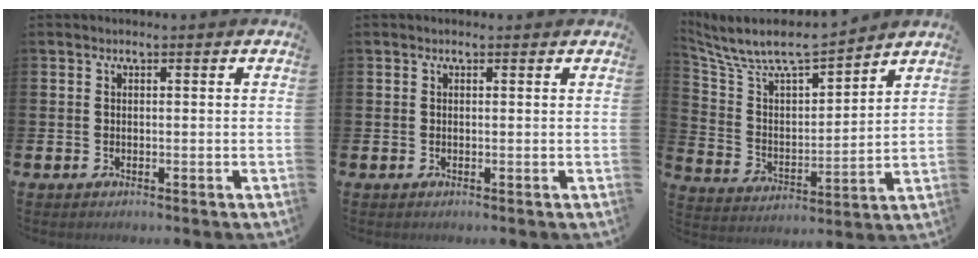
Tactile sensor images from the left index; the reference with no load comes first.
{"total": 0.0}
{"total": 8.6, "force": [7.9, 1.8, 2.8], "torque": [-0.097, -0.055, 0.137]}